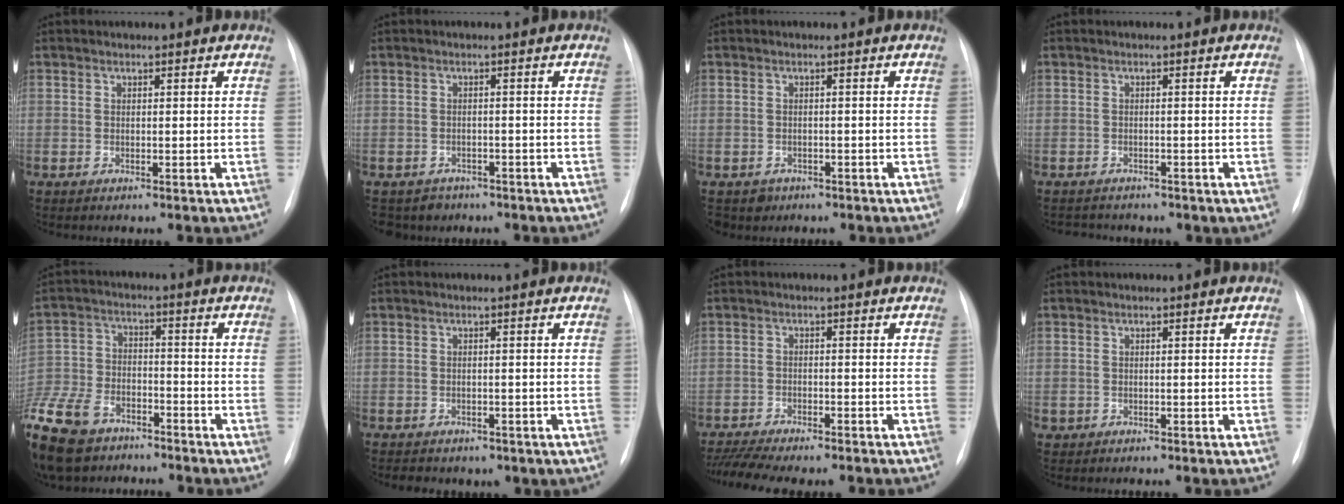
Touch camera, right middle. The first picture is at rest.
{"total": 3.5, "force": [-2.6, 2.3, -0.5], "torque": [0.009, 0.004, -0.041]}
{"total": 2.8, "force": [-1.7, 2.2, 0.0], "torque": [0.003, 0.003, -0.026]}
{"total": 4.4, "force": [-3.6, 2.3, 0.9], "torque": [-0.020, 0.002, -0.039]}
{"total": 17.0, "force": [-12.1, 8.7, 8.2], "torque": [-0.218, -0.025, -0.216]}
{"total": 5.6, "force": [-4.0, 3.4, 2.1], "torque": [-0.035, 0.008, -0.033]}
{"total": 10.8, "force": [-9.6, 1.4, 4.7], "torque": [-0.072, -0.002, -0.139]}
{"total": 0.6, "force": [-0.2, 0.5, 0.0], "torque": [-0.006, 0.002, -0.002]}